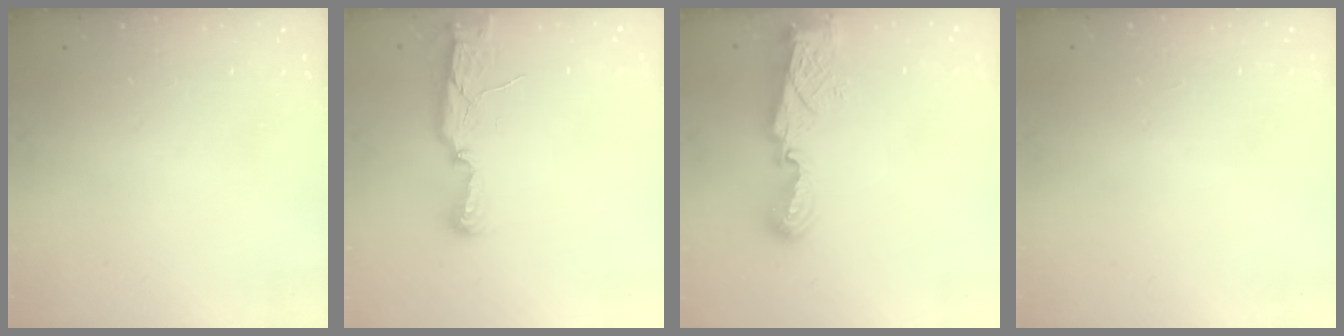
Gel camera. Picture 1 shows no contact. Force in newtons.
{"total": 9.0, "press": 7.8, "slide": 4.5}
{"total": 8.1, "press": 8.1, "slide": 0.9}
{"total": 1.0, "press": 0.8, "slide": 0.6}